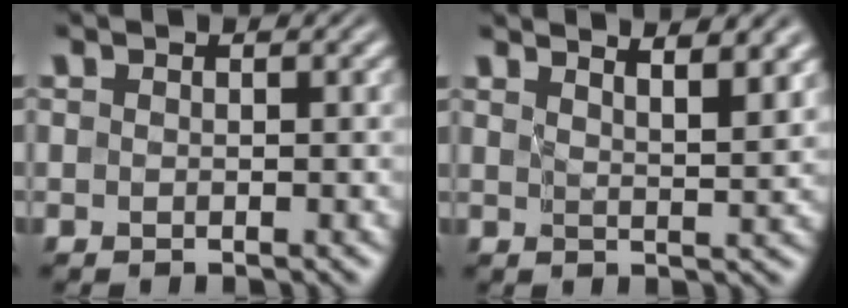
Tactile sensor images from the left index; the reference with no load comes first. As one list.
[{"total": 5.2, "force": [4.0, 1.1, 3.1], "torque": [-0.018, 0.021, 0.044]}]